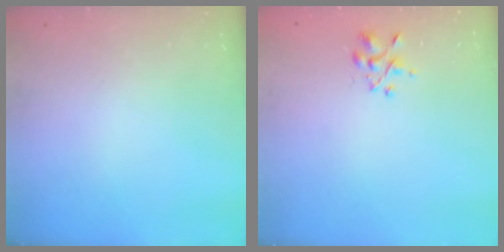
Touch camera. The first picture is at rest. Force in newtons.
{"total": 1.7, "press": 1.6, "slide": 0.7}